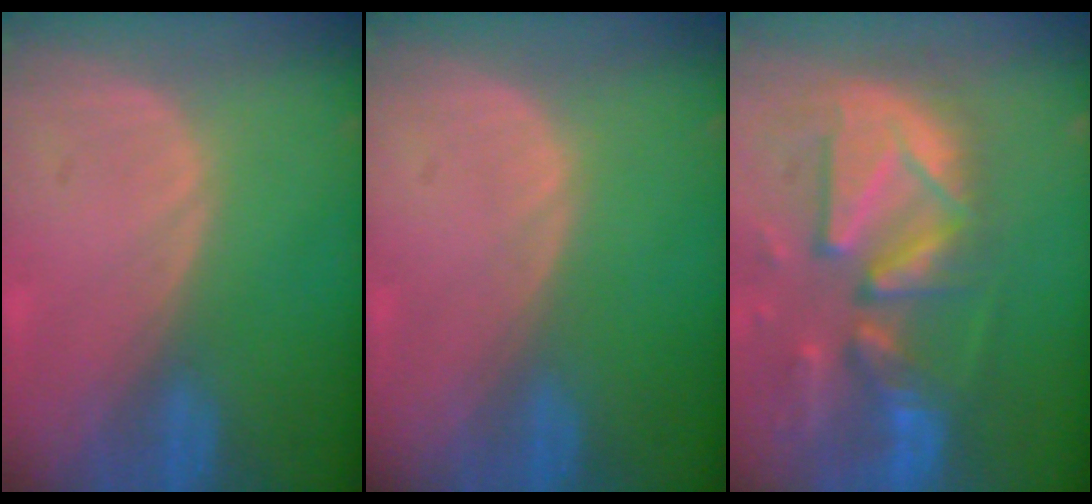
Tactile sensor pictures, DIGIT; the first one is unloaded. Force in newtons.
{"total": 0.0}
{"total": 13.3, "press": 11.4, "slide": 6.7}